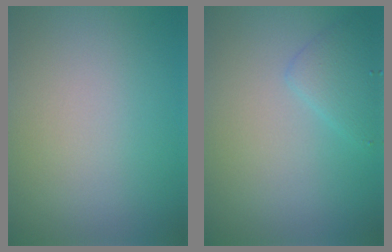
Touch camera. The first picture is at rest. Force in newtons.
{"total": 2.1, "press": 2.1, "slide": 0.0}